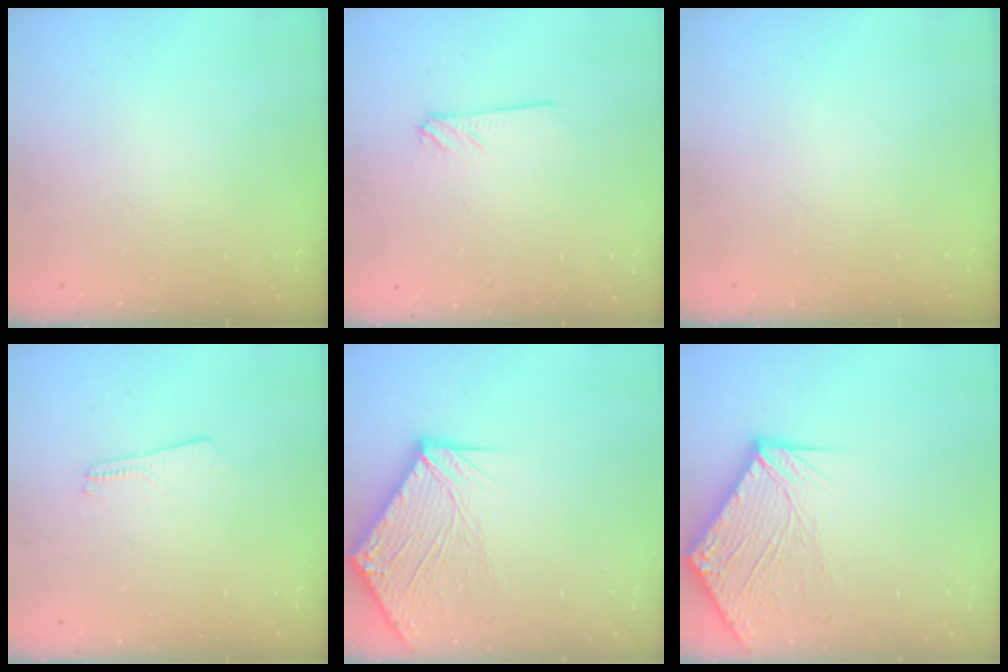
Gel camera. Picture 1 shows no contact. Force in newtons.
{"total": 2.4, "press": 2.4, "slide": 0.2}
{"total": 0.0}
{"total": 2.6, "press": 2.6, "slide": 0.3}
{"total": 10.5, "press": 10.3, "slide": 1.6}
{"total": 10.5, "press": 10.3, "slide": 1.6}